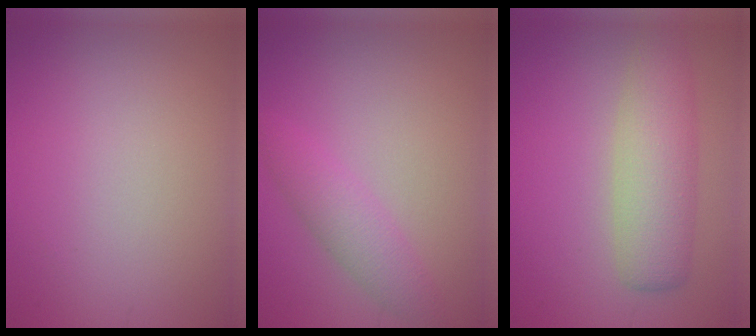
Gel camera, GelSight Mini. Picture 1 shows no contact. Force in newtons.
{"total": 2.8, "press": 2.8, "slide": 0.2}
{"total": 5.1, "press": 5.1, "slide": 0.2}